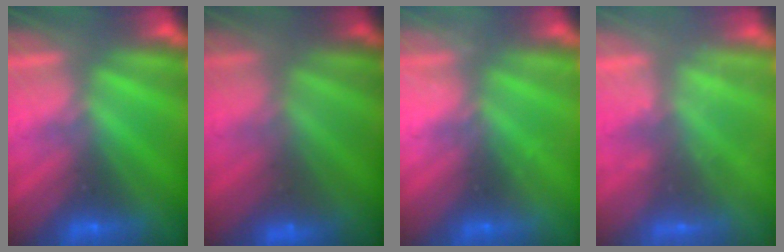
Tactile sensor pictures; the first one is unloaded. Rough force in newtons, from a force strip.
{"total": 2.3}
{"total": 2.3}
{"total": 2.3}